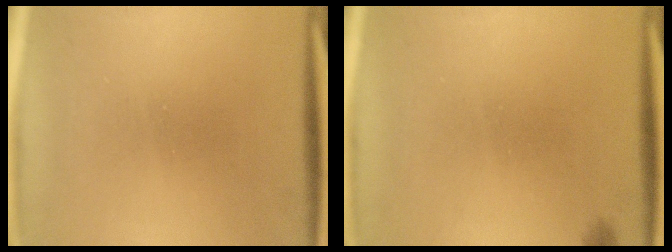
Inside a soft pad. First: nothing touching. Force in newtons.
{"total": 0.6}